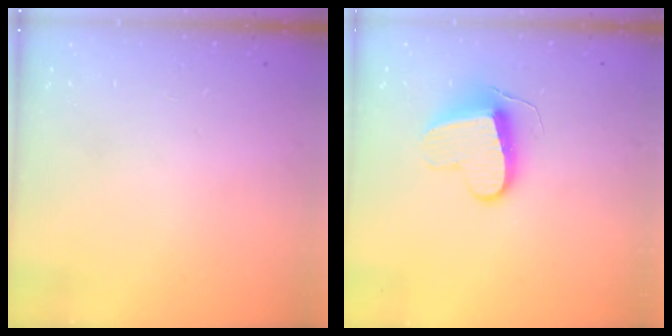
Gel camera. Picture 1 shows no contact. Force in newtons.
{"total": 10.0, "press": 10.0, "slide": 0.6}